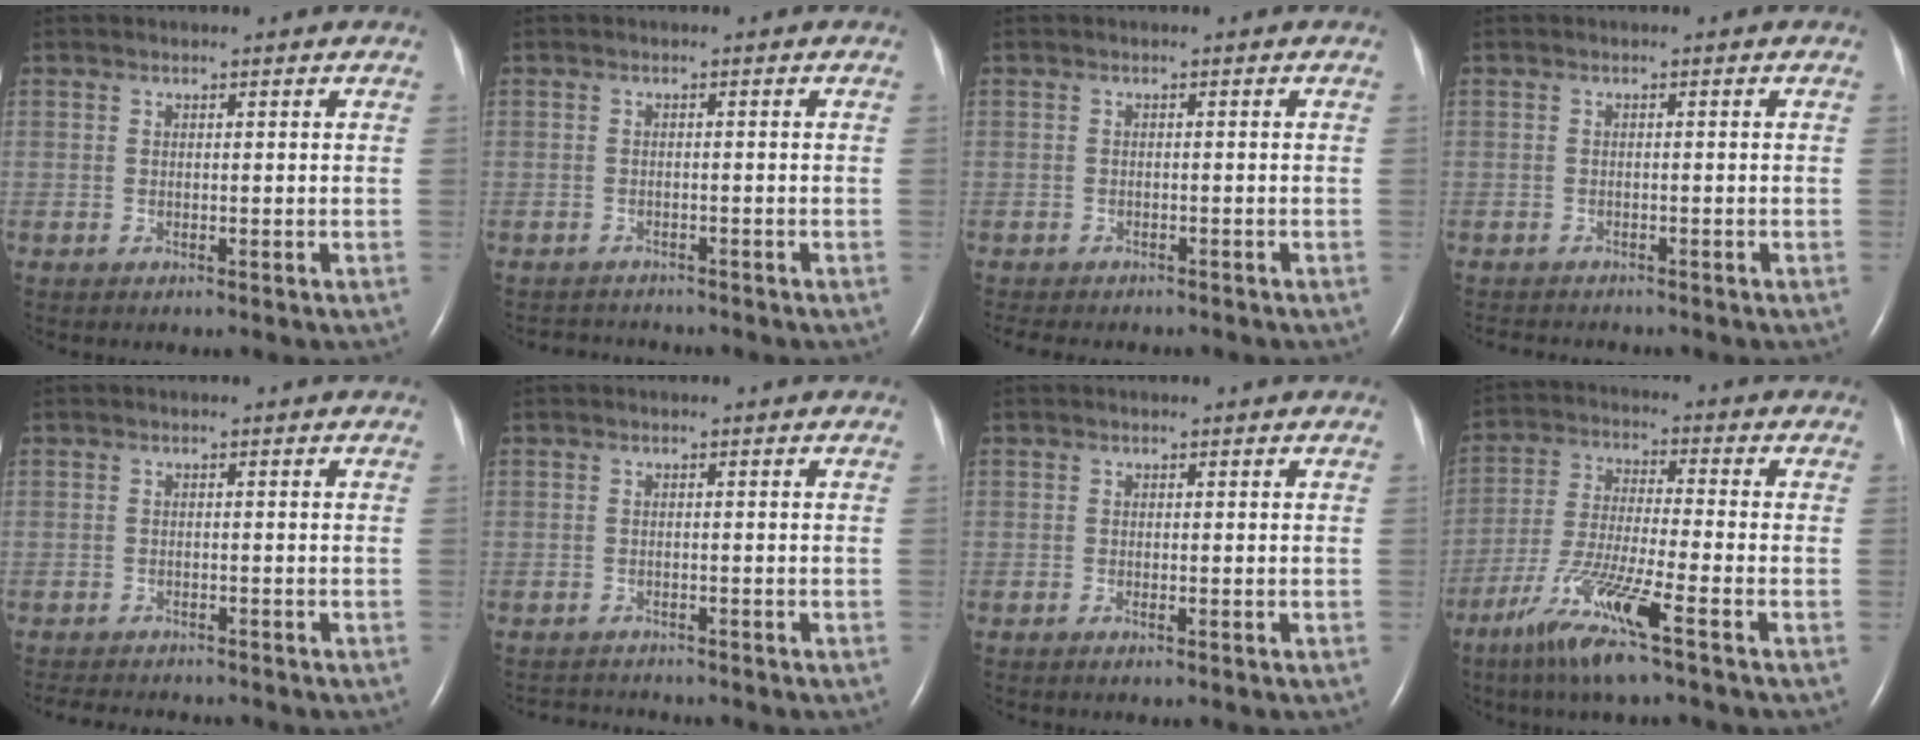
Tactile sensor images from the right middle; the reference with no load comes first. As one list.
[{"total": 3.3, "force": [-3.2, 0.7, 0.0], "torque": [-0.001, -0.007, -0.045]}, {"total": 7.9, "force": [-6.9, 2.4, 3.2], "torque": [-0.047, -0.001, -0.085]}, {"total": 4.2, "force": [-3.9, 1.0, 1.3], "torque": [-0.019, -0.007, -0.053]}, {"total": 7.6, "force": [-6.9, 1.8, 2.5], "torque": [-0.037, -0.006, -0.093]}, {"total": 2.6, "force": [-2.6, 0.2, -0.2], "torque": [0.002, -0.012, -0.039]}, {"total": 0.6, "force": [-0.4, 0.0, 0.4], "torque": [-0.012, -0.001, -0.006]}, {"total": 11.4, "force": [-6.8, -0.3, 9.2], "torque": [-0.192, -0.032, -0.135]}]